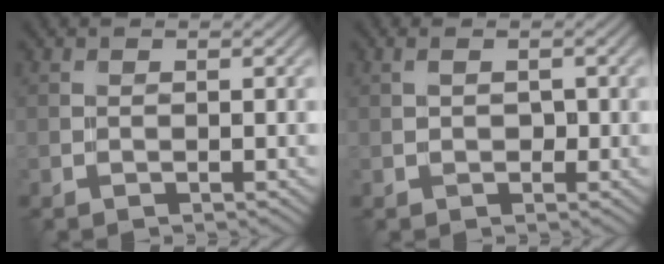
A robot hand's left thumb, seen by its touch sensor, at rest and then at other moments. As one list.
[{"total": 0.0}]